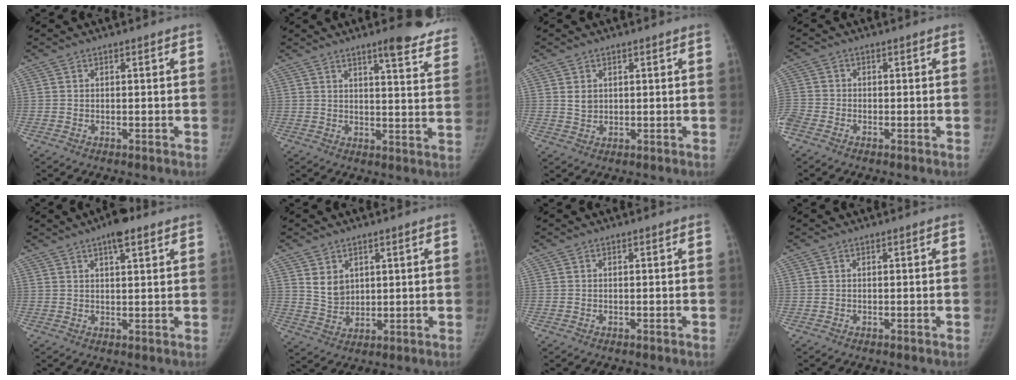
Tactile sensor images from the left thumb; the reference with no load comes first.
{"total": 13.7, "force": [11.1, 2.5, 7.6], "torque": [-0.058, -0.064, 0.120]}
{"total": 2.4, "force": [1.0, 1.9, 1.1], "torque": [-0.008, -0.010, 0.023]}
{"total": 4.4, "force": [-2.3, 3.0, 2.3], "torque": [-0.069, -0.001, -0.053]}
{"total": 5.7, "force": [3.5, 1.8, 4.1], "torque": [-0.054, -0.007, 0.050]}
{"total": 5.0, "force": [2.4, 3.8, 2.2], "torque": [-0.020, -0.025, 0.057]}
{"total": 0.0}
{"total": 0.0}